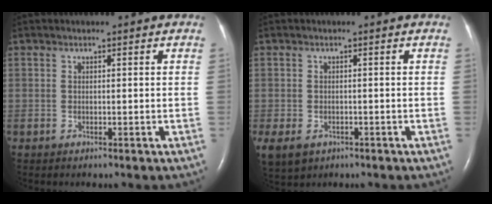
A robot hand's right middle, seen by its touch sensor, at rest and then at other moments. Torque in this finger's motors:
{"motor_torque": [0.42, -0.31, 0.29, 0.08]}